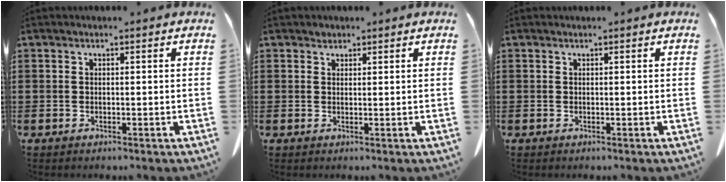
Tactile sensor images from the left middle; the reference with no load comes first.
{"total": 0.9, "force": [0.8, 0.5, 0.0], "torque": [-0.003, 0.001, 0.015]}
{"total": 0.0}